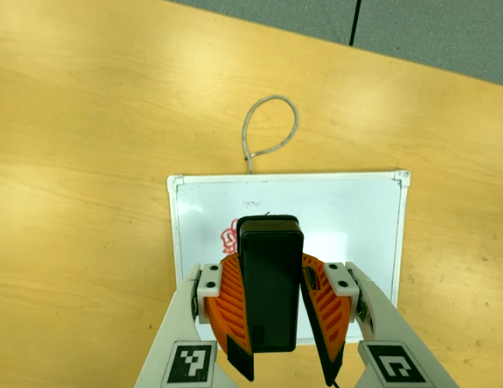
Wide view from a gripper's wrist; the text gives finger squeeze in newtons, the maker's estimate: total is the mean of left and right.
{"total": 10.6, "left": 9.6, "right": 11.6}